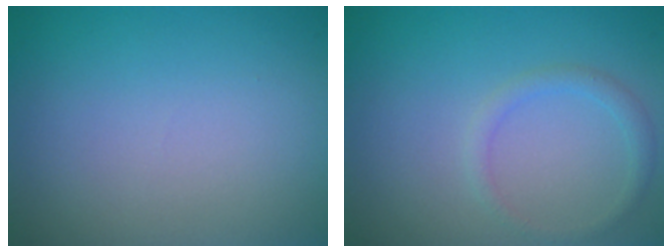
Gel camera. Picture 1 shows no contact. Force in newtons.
{"total": 1.4, "press": 1.4, "slide": 0.0}